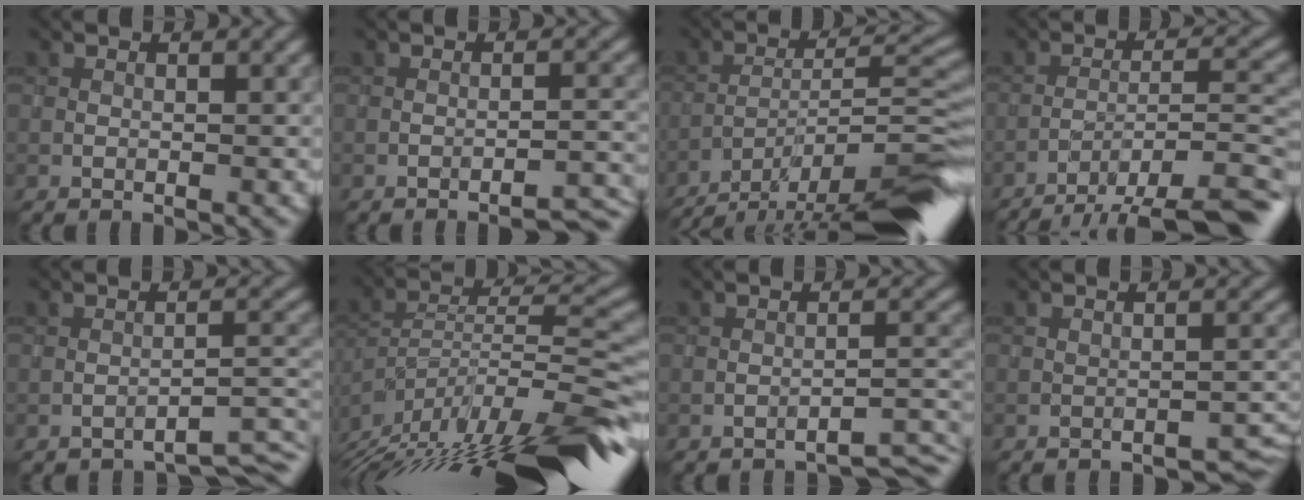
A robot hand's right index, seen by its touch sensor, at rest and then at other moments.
{"total": 2.9, "force": [-2.5, 0.1, 1.5], "torque": [-0.016, 0.013, -0.036]}
{"total": 12.9, "force": [-9.9, 2.7, 7.8], "torque": [-0.129, 0.008, -0.155]}
{"total": 11.2, "force": [-9.0, 2.2, 6.2], "torque": [-0.085, 0.000, -0.125]}
{"total": 3.9, "force": [-3.6, 0.2, 1.4], "torque": [-0.019, 0.001, -0.050]}
{"total": 15.2, "force": [-11.8, 2.7, 9.2], "torque": [-0.130, 0.043, -0.185]}
{"total": 3.6, "force": [-3.3, 0.1, 1.3], "torque": [-0.013, 0.006, -0.048]}
{"total": 2.7, "force": [-2.5, 0.2, 0.8], "torque": [-0.002, 0.003, -0.034]}